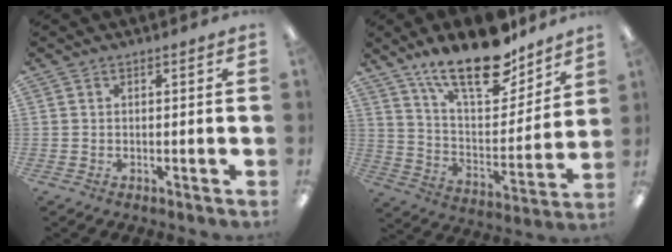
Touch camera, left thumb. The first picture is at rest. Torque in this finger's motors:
{"motor_torque": [1.04, 0.25, 1.44, -1.33, 0.15]}